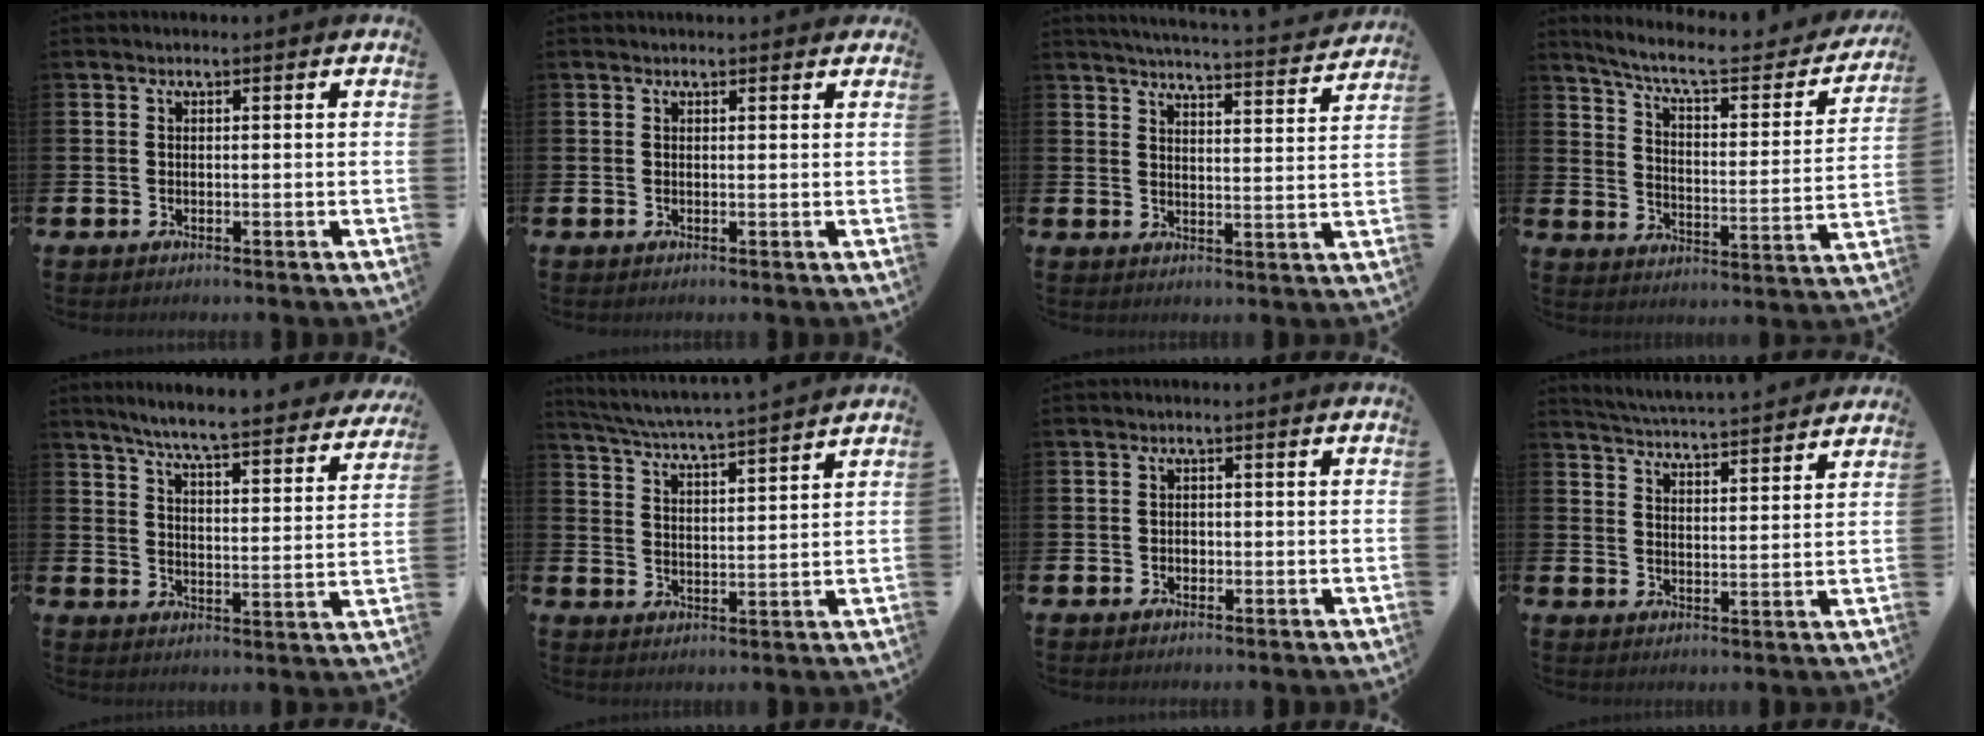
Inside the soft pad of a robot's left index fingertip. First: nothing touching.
{"total": 0.7, "force": [0.6, 0.2, 0.2], "torque": [0.006, -0.001, 0.008]}
{"total": 5.0, "force": [4.9, -0.3, 0.9], "torque": [-0.028, -0.038, 0.082]}
{"total": 7.9, "force": [6.7, 1.9, 3.6], "torque": [-0.094, -0.044, 0.109]}
{"total": 6.6, "force": [6.2, -0.2, 2.4], "torque": [-0.065, -0.049, 0.102]}
{"total": 5.5, "force": [5.3, -0.5, 1.3], "torque": [-0.047, -0.040, 0.091]}
{"total": 0.9, "force": [-0.3, 0.8, 0.3], "torque": [0.000, 0.002, -0.008]}
{"total": 5.3, "force": [5.3, -0.3, 0.3], "torque": [-0.029, -0.039, 0.093]}